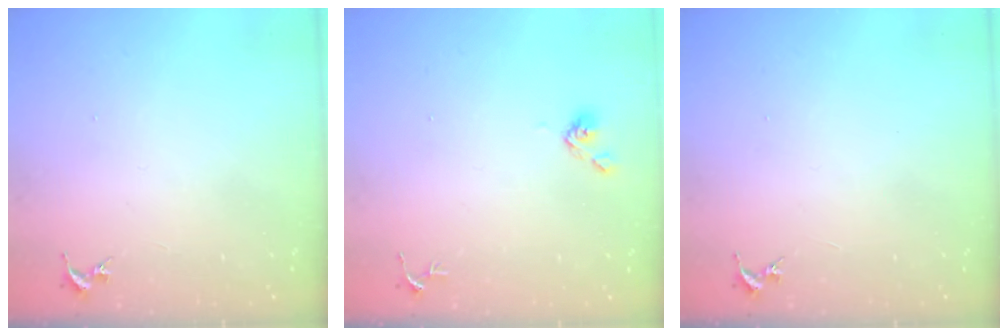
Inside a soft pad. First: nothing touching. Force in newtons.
{"total": 4.8, "press": 4.8, "slide": 0.6}
{"total": 0.0}